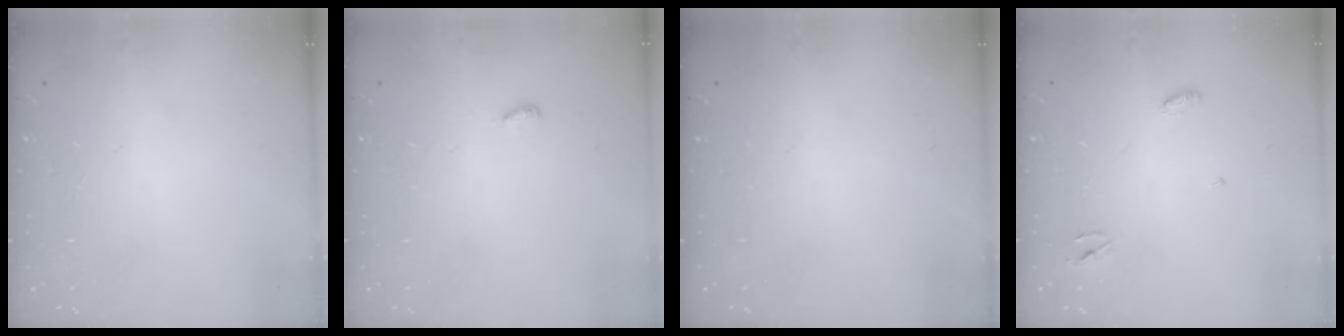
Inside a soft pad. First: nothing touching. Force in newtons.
{"total": 3.6, "press": 3.6, "slide": 0.4}
{"total": 0.0}
{"total": 3.2, "press": 3.2, "slide": 0.3}